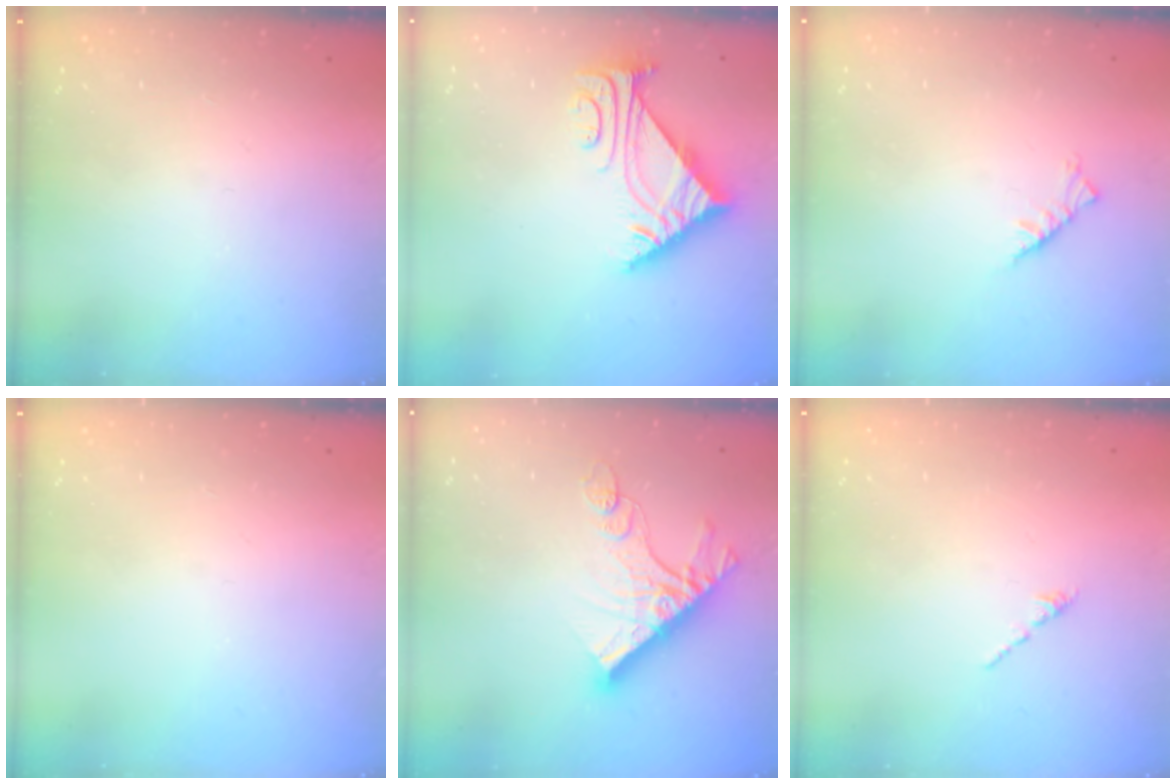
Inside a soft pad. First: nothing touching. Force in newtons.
{"total": 5.6, "press": 5.5, "slide": 0.8}
{"total": 4.5, "press": 4.5, "slide": 0.7}
{"total": 0.0}
{"total": 13.3, "press": 13.3, "slide": 1.1}
{"total": 0.6, "press": 0.5, "slide": 0.3}